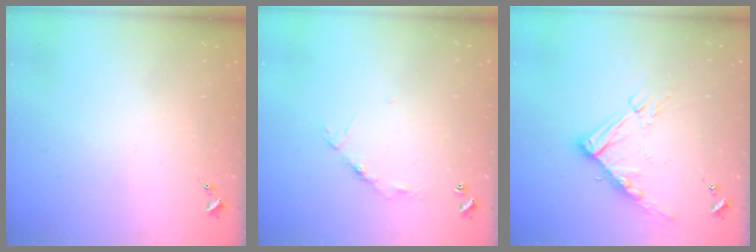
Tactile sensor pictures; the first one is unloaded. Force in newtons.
{"total": 6.1, "press": 6.1, "slide": 0.5}
{"total": 12.3, "press": 12.2, "slide": 1.3}